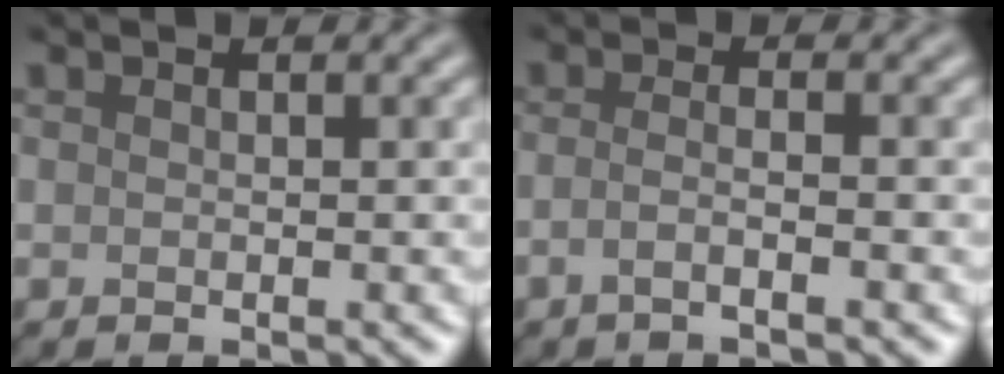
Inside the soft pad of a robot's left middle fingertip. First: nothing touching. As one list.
[{"total": 2.2, "force": [-1.0, 0.6, 1.8], "torque": [-0.024, -0.003, -0.029]}]